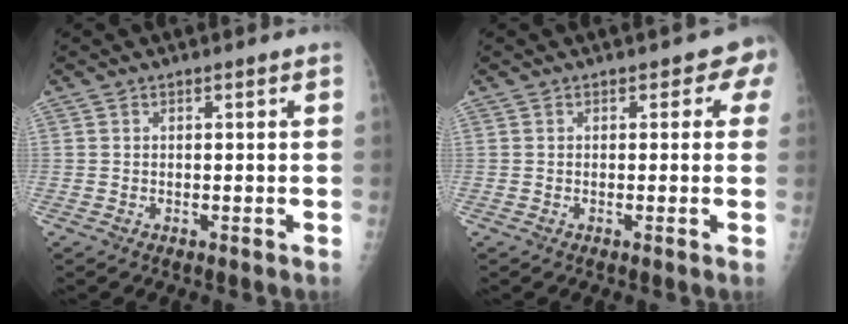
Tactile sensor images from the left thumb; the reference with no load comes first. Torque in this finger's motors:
{"motor_torque": [0.13, 0.30, -0.03, -0.04, 0.02]}